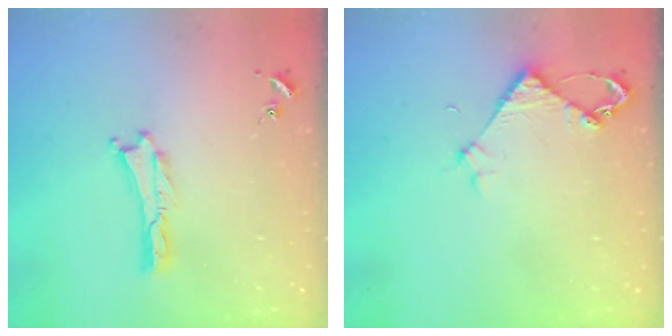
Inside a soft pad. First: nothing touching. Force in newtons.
{"total": 3.2, "press": 3.2, "slide": 0.2}